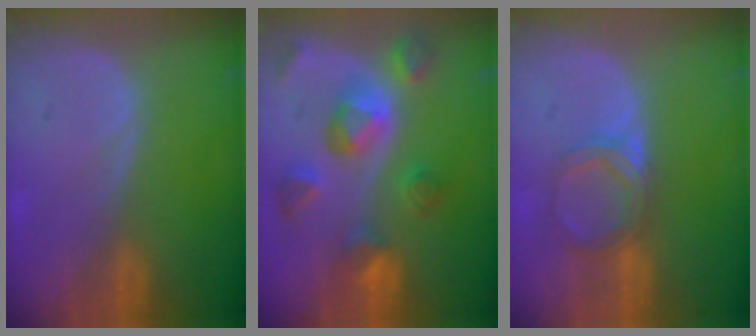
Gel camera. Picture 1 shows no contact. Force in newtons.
{"total": 9.5, "press": 8.7, "slide": 4.0}
{"total": 4.9, "press": 4.6, "slide": 1.9}